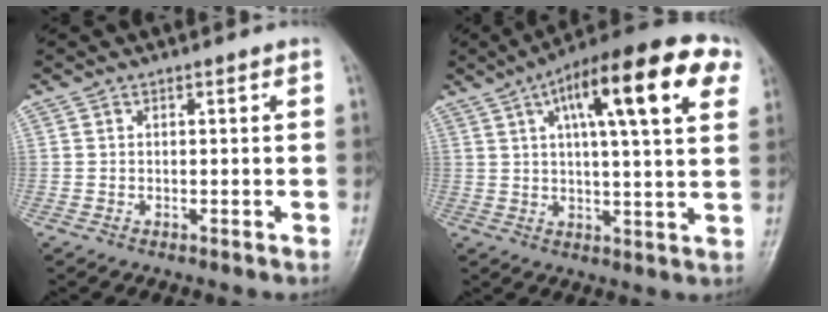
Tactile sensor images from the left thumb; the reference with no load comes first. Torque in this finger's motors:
{"motor_torque": [1.18, 1.35, 1.80, -0.97, 0.16]}